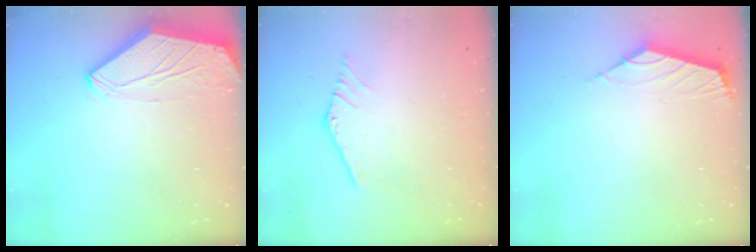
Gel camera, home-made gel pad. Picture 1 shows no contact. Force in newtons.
{"total": 2.0, "press": 2.0, "slide": 0.1}
{"total": 2.7, "press": 2.6, "slide": 0.6}